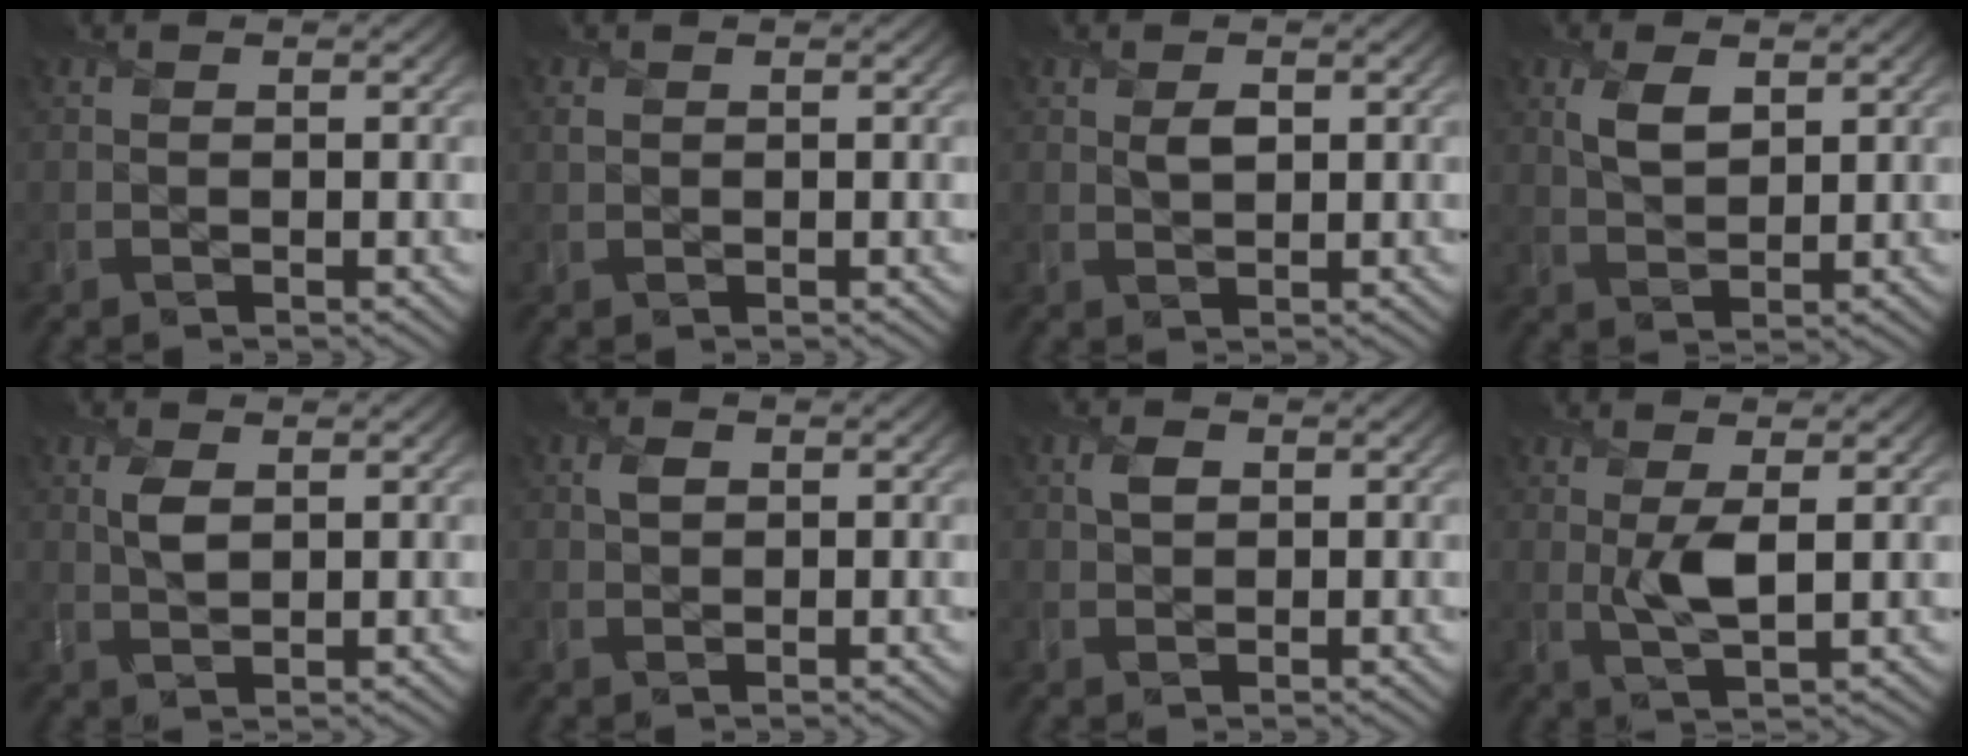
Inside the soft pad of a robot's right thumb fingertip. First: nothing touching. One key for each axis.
{"total": 0.6, "fx": 0.4, "fy": 0.4, "fz": 0.2, "tx": -0.008, "ty": 0.000, "tz": 0.007}
{"total": 1.7, "fx": 0.7, "fy": 1.0, "fz": 1.2, "tx": -0.025, "ty": -0.003, "tz": 0.013}
{"total": 3.8, "fx": 1.7, "fy": 2.1, "fz": 2.8, "tx": -0.066, "ty": 0.000, "tz": 0.034}
{"total": 2.5, "fx": 0.9, "fy": 1.4, "fz": 1.9, "tx": -0.046, "ty": -0.003, "tz": 0.019}
{"total": 1.2, "fx": 0.5, "fy": 0.9, "fz": 0.6, "tx": -0.013, "ty": 0.002, "tz": 0.008}
{"total": 1.6, "fx": 0.6, "fy": 1.1, "fz": 0.9, "tx": -0.018, "ty": 0.002, "tz": 0.009}
{"total": 3.3, "fx": 0.8, "fy": 0.7, "fz": 3.1, "tx": -0.063, "ty": -0.003, "tz": 0.017}